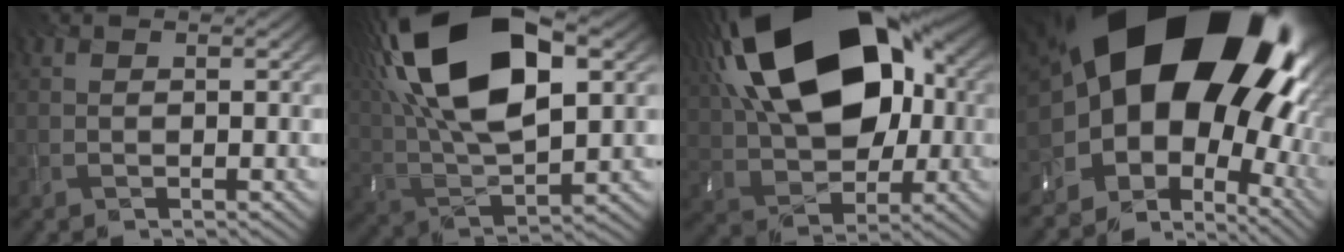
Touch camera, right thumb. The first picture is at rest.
{"total": 21.4, "force": [8.5, 10.4, 16.6], "torque": [-0.334, 0.049, 0.131]}
{"total": 22.1, "force": [7.2, 13.4, 16.0], "torque": [-0.316, 0.059, 0.116]}
{"total": 21.4, "force": [2.7, 15.3, 14.7], "torque": [-0.210, -0.060, 0.052]}